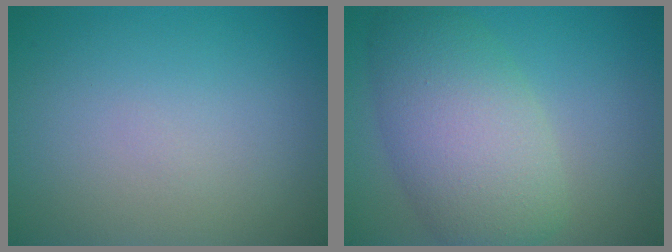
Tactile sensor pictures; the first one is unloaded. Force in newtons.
{"total": 7.5, "press": 7.5, "slide": 0.4}